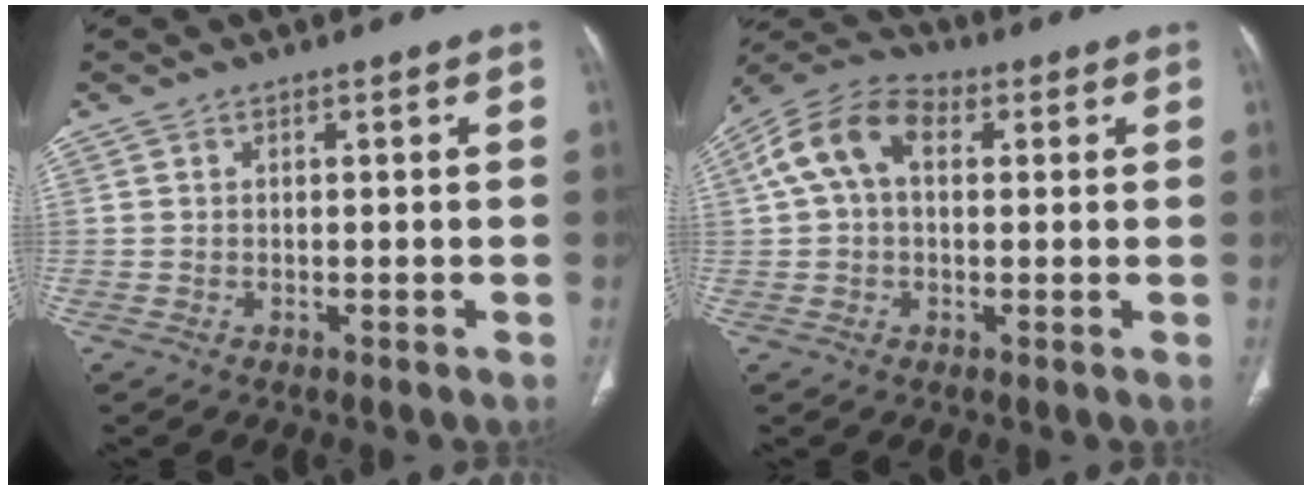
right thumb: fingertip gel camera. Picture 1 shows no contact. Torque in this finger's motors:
{"motor_torque": [-0.02, 0.44, 1.02, -0.25, 0.34]}